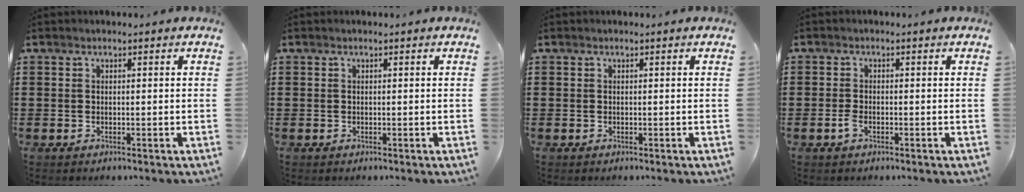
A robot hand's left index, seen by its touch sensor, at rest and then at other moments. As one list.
[{"total": 0.0}, {"total": 0.0}, {"total": 1.7, "force": [-0.8, 0.7, 1.4], "torque": [-0.043, -0.006, -0.019]}]